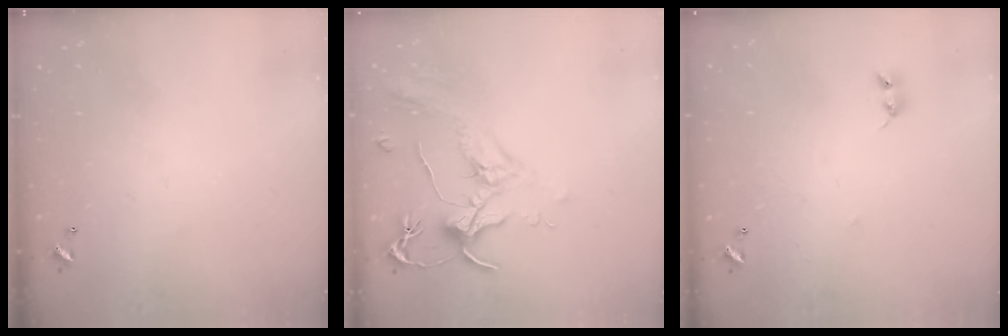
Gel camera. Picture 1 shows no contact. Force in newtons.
{"total": 2.0, "press": 1.8, "slide": 0.8}
{"total": 2.7, "press": 2.7, "slide": 0.3}